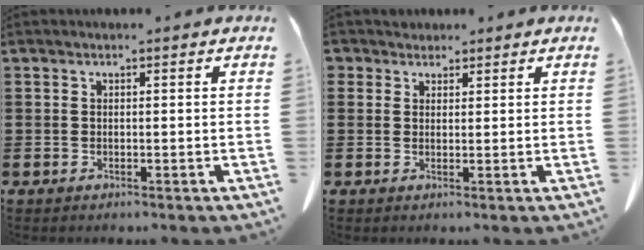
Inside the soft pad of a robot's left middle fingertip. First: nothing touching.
{"total": 2.1, "force": [1.7, 1.2, 0.2], "torque": [-0.010, 0.006, 0.033]}